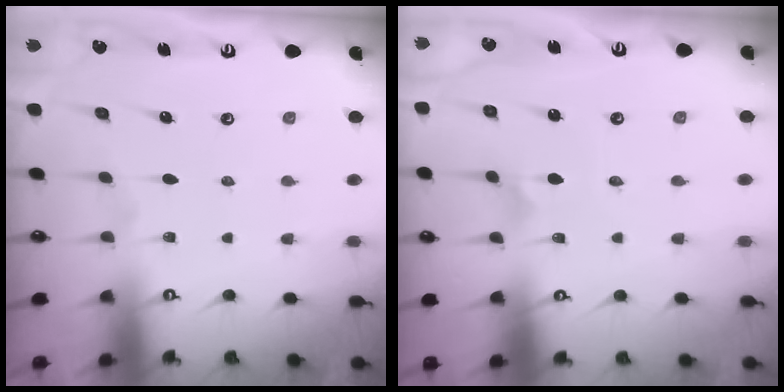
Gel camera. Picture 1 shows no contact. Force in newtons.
{"total": 1.8, "press": 1.8, "slide": 0.1}